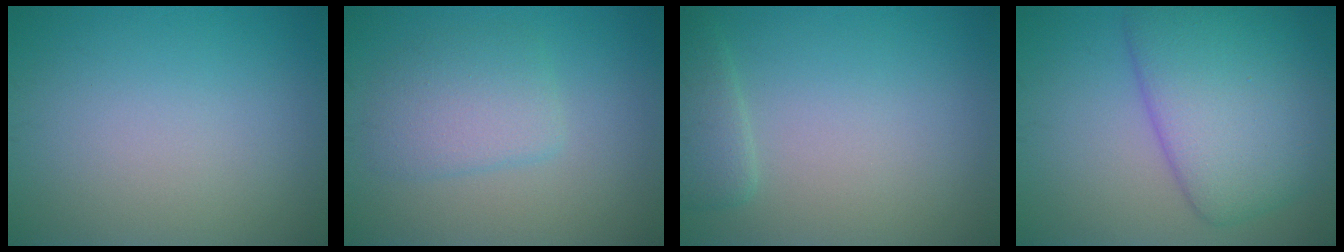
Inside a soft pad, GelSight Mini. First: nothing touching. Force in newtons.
{"total": 3.4, "press": 3.4, "slide": 0.1}
{"total": 2.1, "press": 2.1, "slide": 0.2}
{"total": 8.7, "press": 8.7, "slide": 0.4}